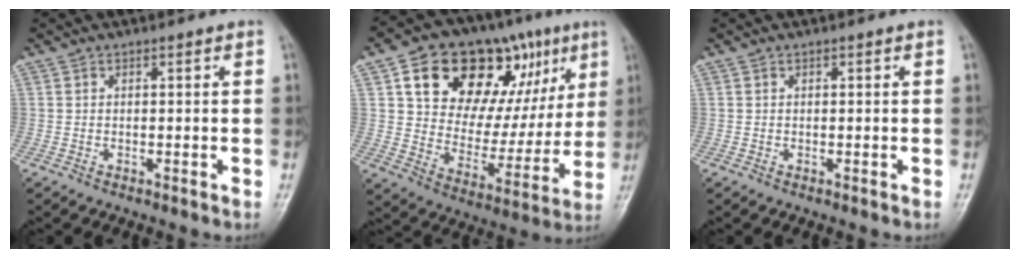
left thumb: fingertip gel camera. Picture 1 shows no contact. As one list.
[{"total": 25.3, "force": [11.2, 14.4, 17.6], "torque": [-0.211, -0.005, 0.181]}, {"total": 0.0}]